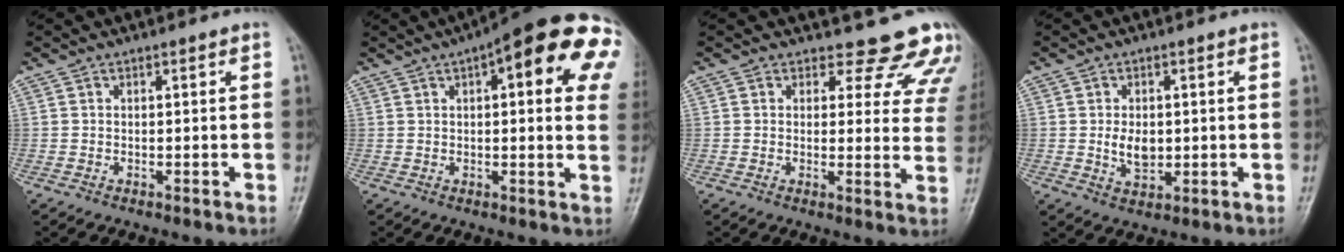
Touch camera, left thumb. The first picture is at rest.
{"total": 21.8, "force": [7.4, 6.8, 19.4], "torque": [-0.226, 0.017, 0.086]}
{"total": 12.3, "force": [11.2, 4.8, 1.7], "torque": [0.031, -0.085, 0.096]}
{"total": 4.8, "force": [0.1, 3.2, 3.5], "torque": [-0.049, -0.005, 0.008]}